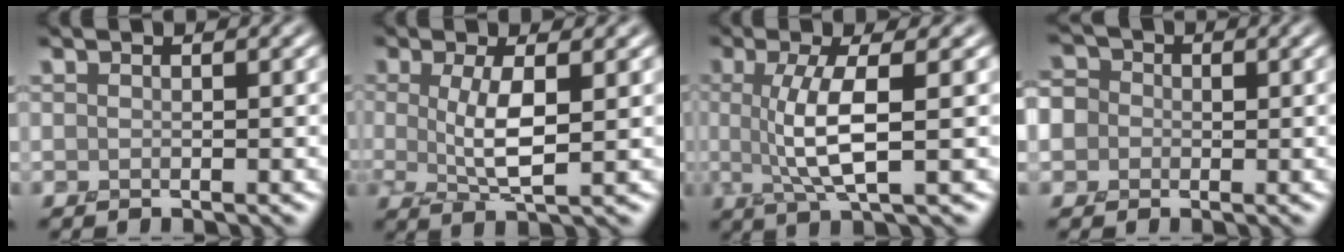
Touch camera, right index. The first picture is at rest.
{"total": 3.7, "force": [0.2, 0.8, 3.6], "torque": [-0.073, -0.005, 0.010]}
{"total": 4.8, "force": [0.1, 1.0, 4.7], "torque": [-0.095, -0.003, 0.006]}
{"total": 4.0, "force": [-0.3, 3.8, 1.2], "torque": [-0.022, 0.017, -0.029]}